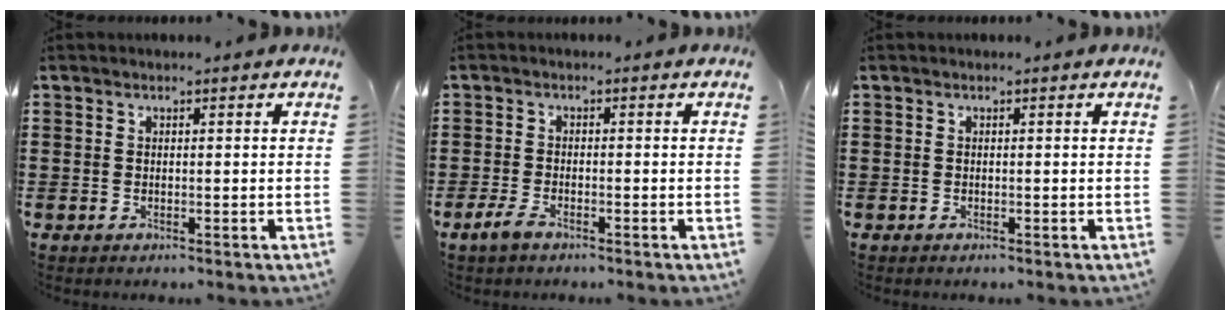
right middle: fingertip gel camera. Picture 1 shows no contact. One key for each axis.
{"total": 2.6, "fx": -1.7, "fy": 0.9, "fz": 1.8, "tx": -0.052, "ty": -0.004, "tz": -0.040}
{"total": 0.0}